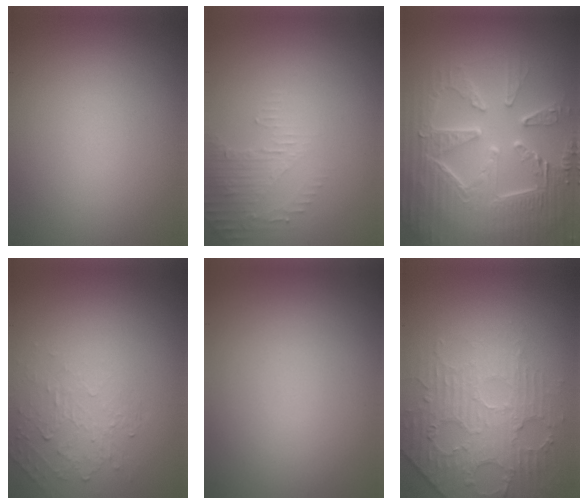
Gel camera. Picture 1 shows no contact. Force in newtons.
{"total": 2.2, "press": 2.1, "slide": 0.5}
{"total": 9.3, "press": 6.7, "slide": 6.4}
{"total": 1.9, "press": 0.5, "slide": 1.9}
{"total": 0.0}
{"total": 4.6, "press": 3.8, "slide": 2.7}